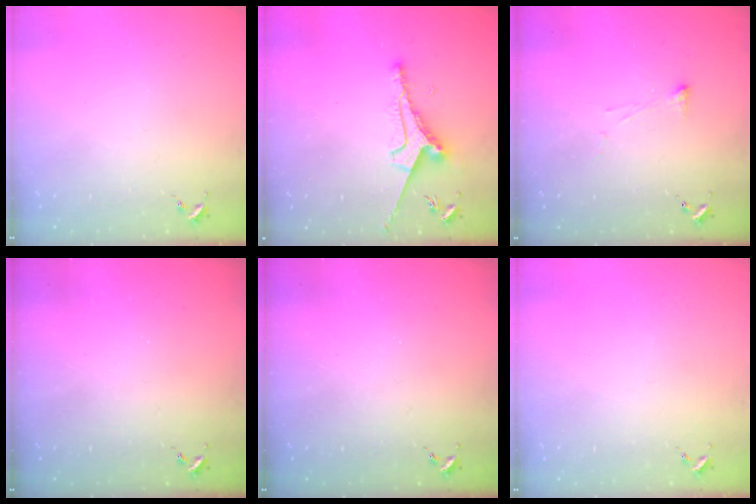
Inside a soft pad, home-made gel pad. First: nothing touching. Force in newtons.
{"total": 7.6, "press": 7.5, "slide": 0.9}
{"total": 2.9, "press": 2.8, "slide": 0.6}
{"total": 0.0}
{"total": 0.0}
{"total": 0.0}